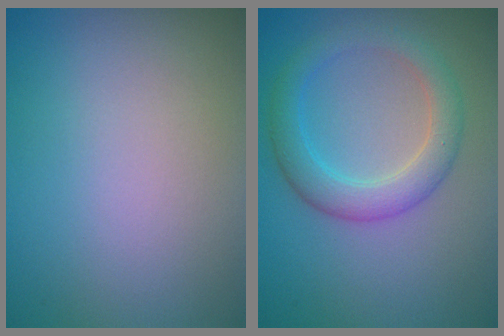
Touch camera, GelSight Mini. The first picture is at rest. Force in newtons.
{"total": 4.0, "press": 4.0, "slide": 0.2}